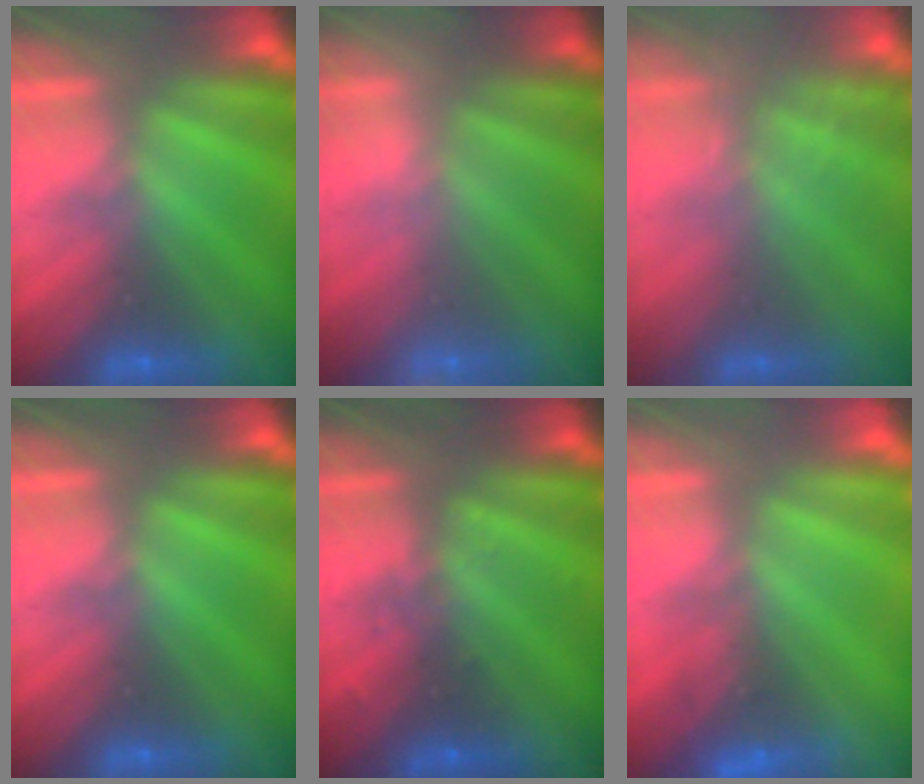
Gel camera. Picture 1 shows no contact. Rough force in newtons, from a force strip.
{"total": 2.1}
{"total": 2.0}
{"total": 0.0}
{"total": 2.9}
{"total": 2.5}